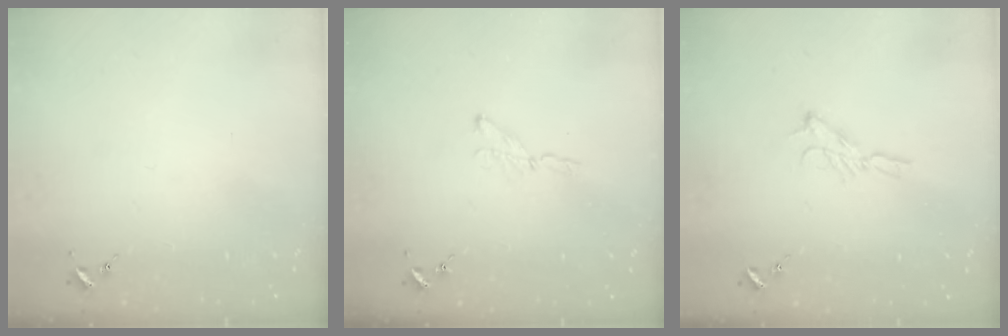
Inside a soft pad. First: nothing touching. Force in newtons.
{"total": 3.9, "press": 3.8, "slide": 0.4}
{"total": 6.2, "press": 6.2, "slide": 0.2}